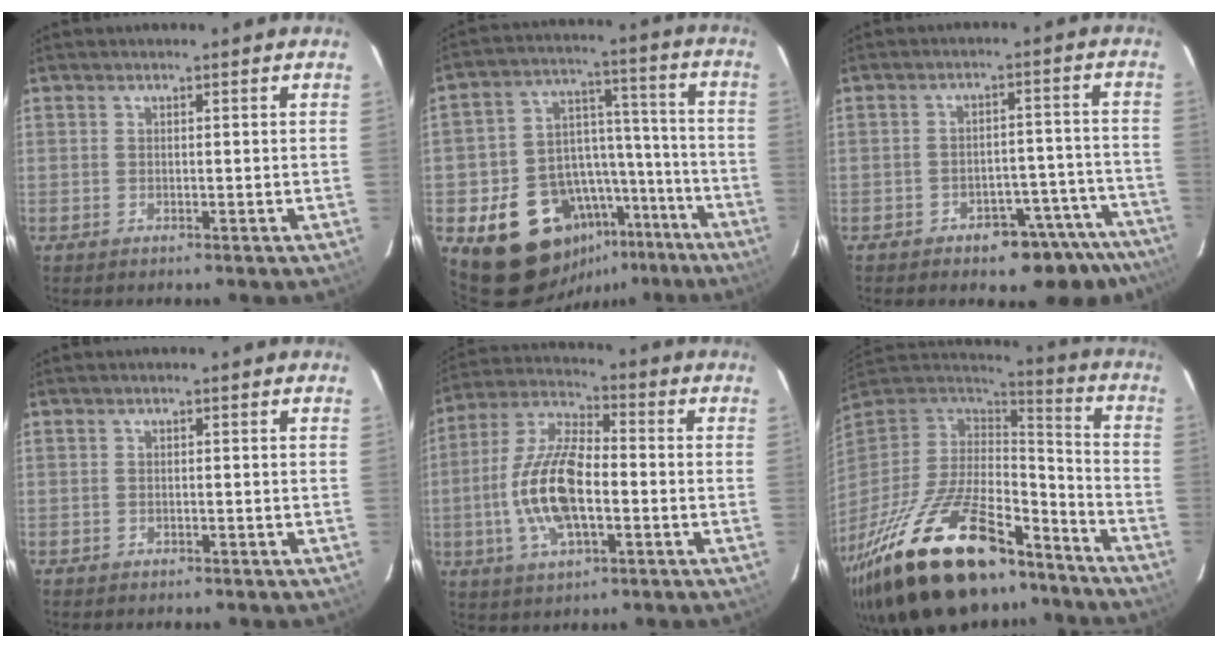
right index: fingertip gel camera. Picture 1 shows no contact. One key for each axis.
{"total": 19.6, "fx": -12.8, "fy": 13.2, "fz": 6.8, "tx": -0.136, "ty": 0.069, "tz": -0.164}
{"total": 11.0, "fx": -8.9, "fy": 5.4, "fz": 3.7, "tx": -0.030, "ty": 0.043, "tz": -0.089}
{"total": 1.1, "fx": -0.9, "fy": 0.6, "fz": 0.2, "tx": -0.008, "ty": 0.003, "tz": -0.011}
{"total": 14.8, "fx": -3.0, "fy": 6.2, "fz": 13.1, "tx": -0.275, "ty": 0.004, "tz": -0.059}
{"total": 35.1, "fx": -23.7, "fy": 14.4, "fz": 21.6, "tx": -0.425, "ty": -0.029, "tz": -0.367}